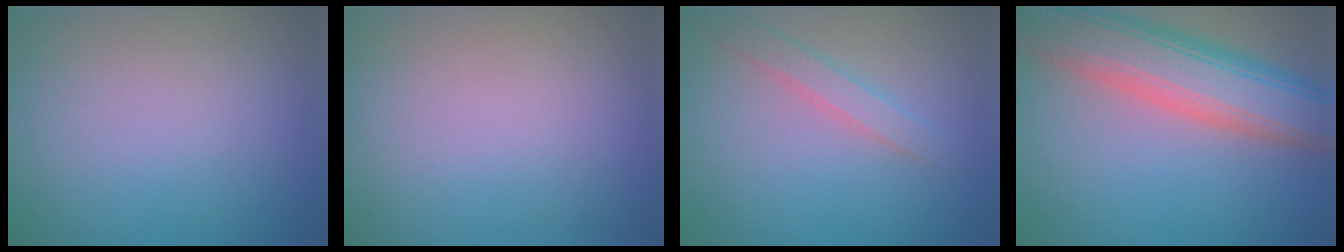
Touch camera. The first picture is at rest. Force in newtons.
{"total": 0.0}
{"total": 2.0, "press": 2.0, "slide": 0.1}
{"total": 9.8, "press": 9.8, "slide": 0.6}